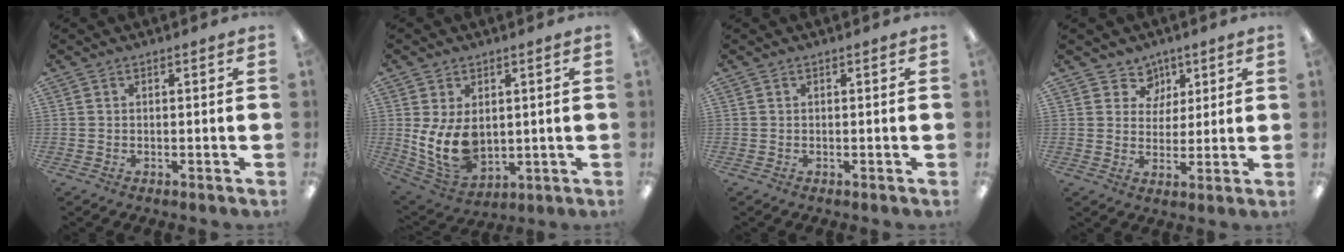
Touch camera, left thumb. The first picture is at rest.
{"total": 11.5, "force": [0.8, 8.1, 8.1], "torque": [-0.171, -0.010, 0.019]}
{"total": 0.0}
{"total": 6.6, "force": [3.8, 5.4, 0.2], "torque": [-0.003, -0.028, 0.069]}